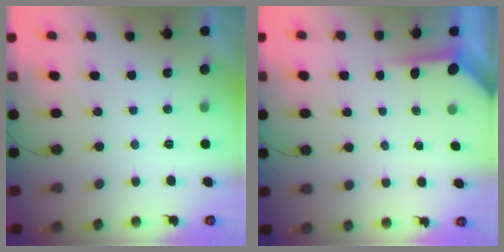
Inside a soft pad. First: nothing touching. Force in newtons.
{"total": 3.9, "press": 3.9, "slide": 0.3}